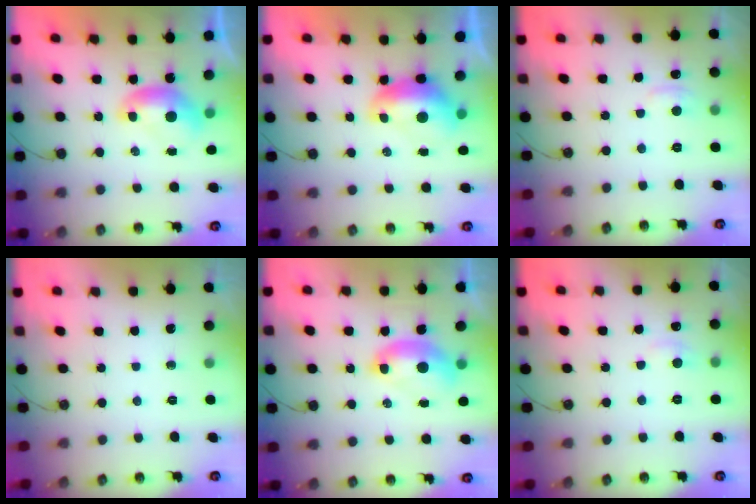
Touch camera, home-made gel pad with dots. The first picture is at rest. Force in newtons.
{"total": 2.2, "press": 2.0, "slide": 0.9}
{"total": 2.8, "press": 2.8, "slide": 0.5}
{"total": 0.0}
{"total": 2.7, "press": 2.6, "slide": 0.6}
{"total": 2.4, "press": 2.3, "slide": 0.5}